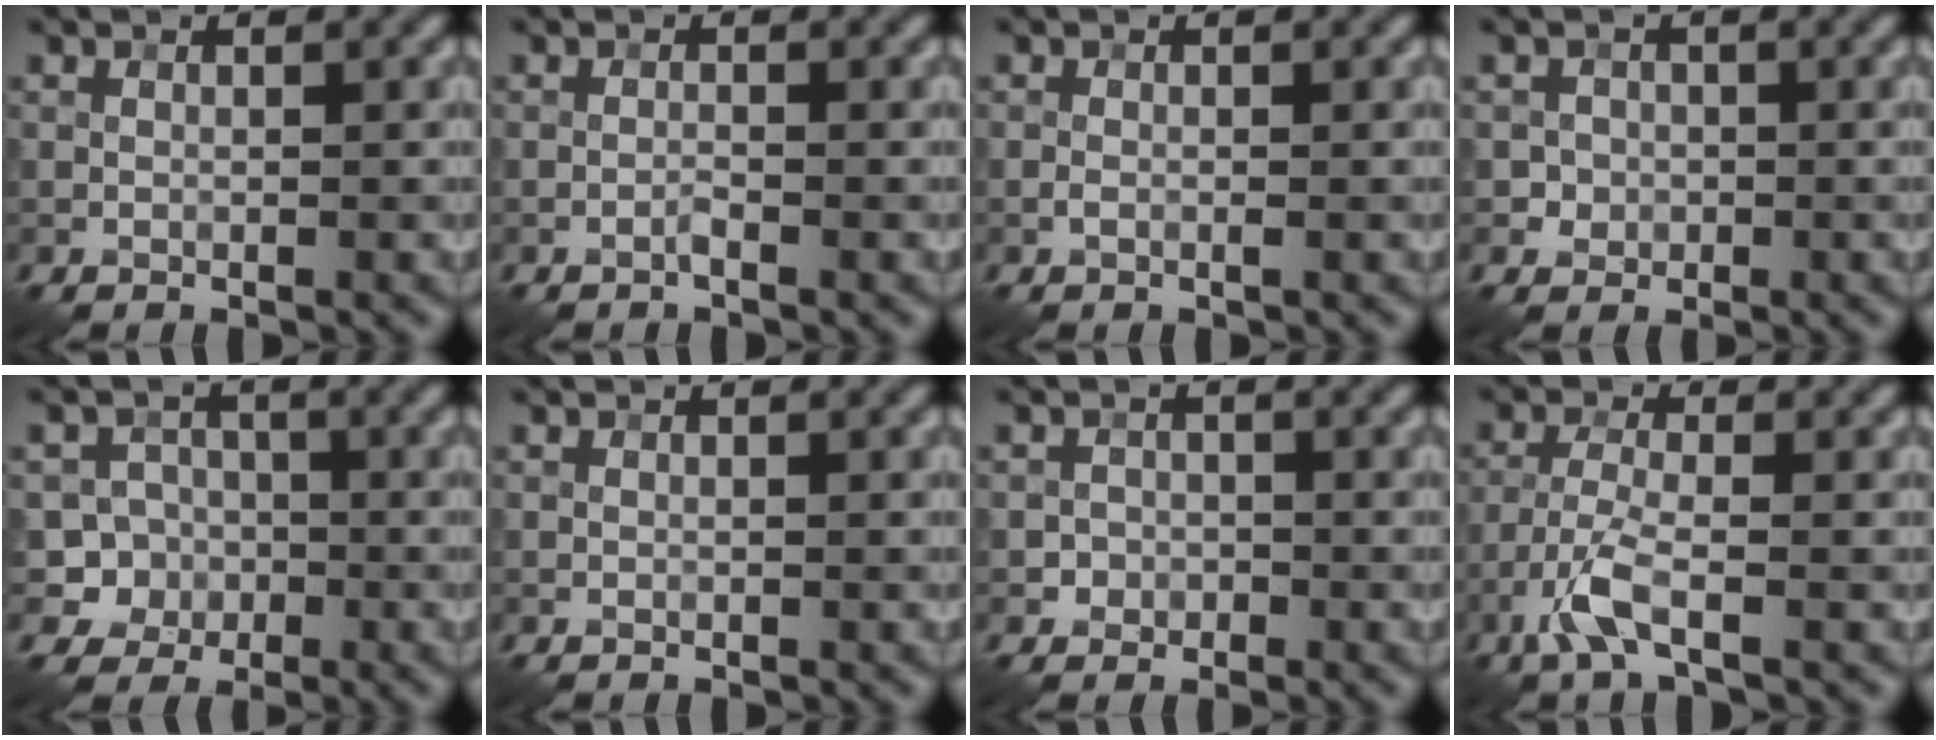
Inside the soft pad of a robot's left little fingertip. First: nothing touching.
{"total": 0.6, "force": [-0.4, 0.0, 0.4], "torque": [-0.007, 0.003, -0.010]}
{"total": 0.6, "force": [-0.2, 0.2, 0.5], "torque": [-0.014, 0.000, -0.005]}
{"total": 1.4, "force": [-0.2, 1.4, 0.1], "torque": [0.016, -0.001, -0.003]}
{"total": 4.8, "force": [-1.5, 4.5, 0.7], "torque": [0.020, 0.004, -0.042]}
{"total": 0.0}
{"total": 1.4, "force": [-0.5, 1.3, 0.1], "torque": [0.012, 0.003, -0.012]}
{"total": 3.6, "force": [-2.0, 0.9, 2.9], "torque": [-0.069, 0.003, -0.049]}